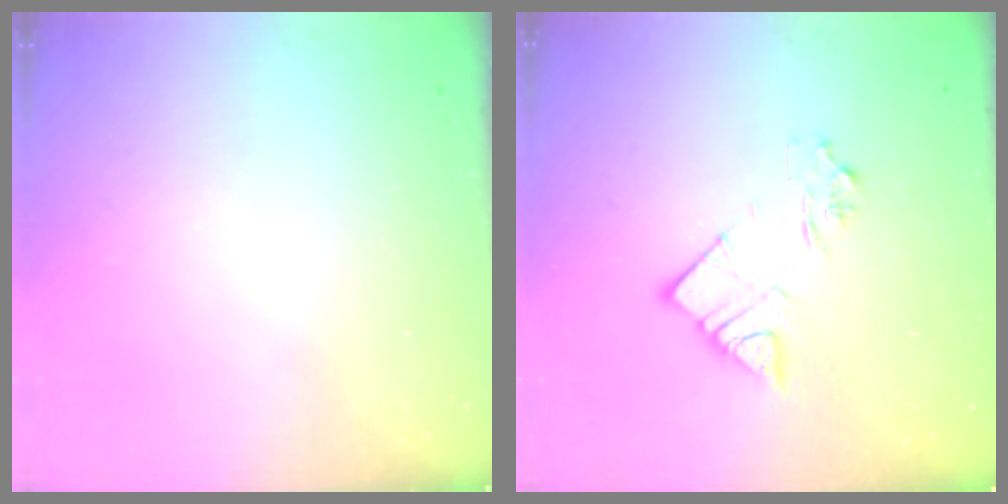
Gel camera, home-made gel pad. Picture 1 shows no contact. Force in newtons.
{"total": 9.8, "press": 9.7, "slide": 0.9}